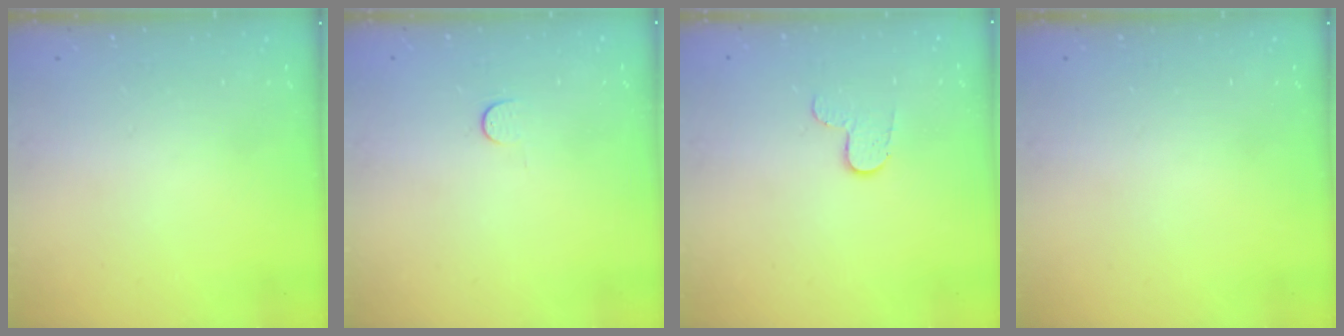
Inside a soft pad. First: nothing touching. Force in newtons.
{"total": 2.8, "press": 2.8, "slide": 0.4}
{"total": 5.7, "press": 5.7, "slide": 0.5}
{"total": 0.0}